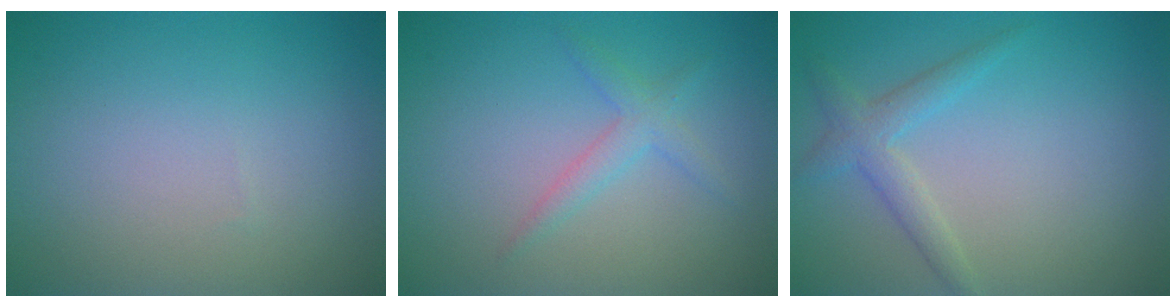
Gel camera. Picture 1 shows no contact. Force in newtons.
{"total": 1.9, "press": 1.9, "slide": 0.1}
{"total": 2.4, "press": 2.4, "slide": 0.2}